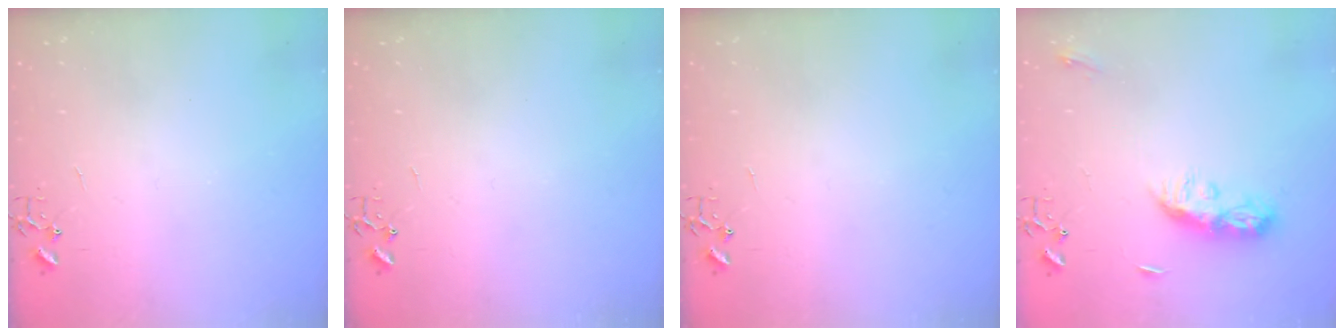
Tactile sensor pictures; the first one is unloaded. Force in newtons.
{"total": 0.0}
{"total": 0.0}
{"total": 8.7, "press": 8.7, "slide": 0.4}